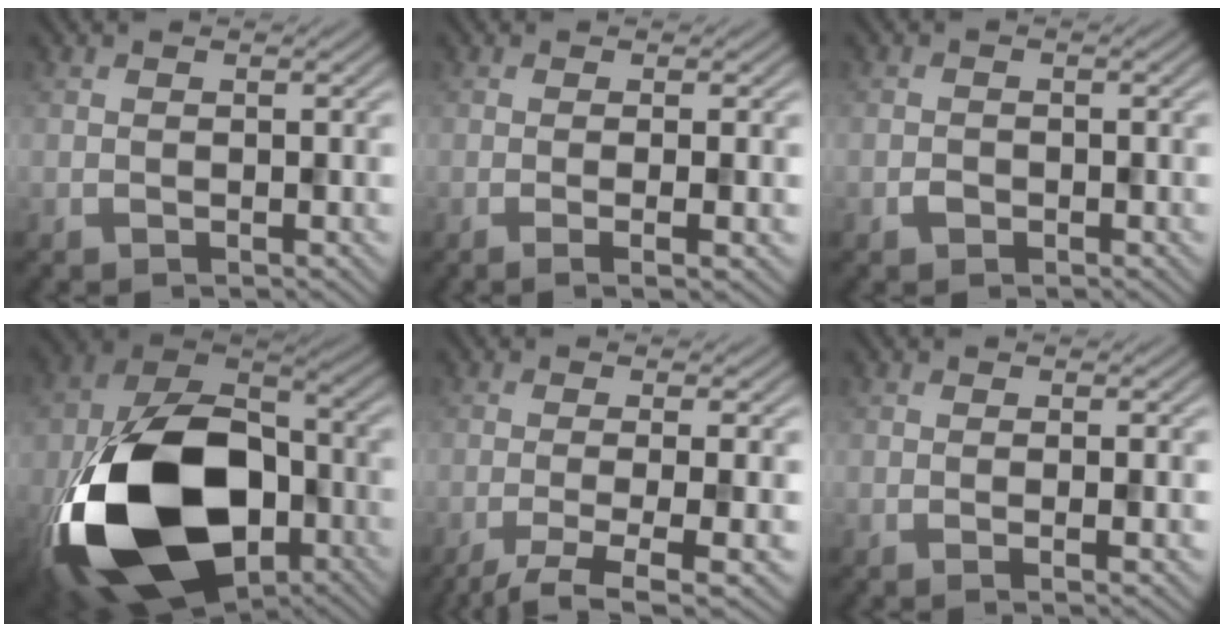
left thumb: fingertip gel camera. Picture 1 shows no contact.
{"total": 2.7, "force": [-0.3, 0.5, 2.7], "torque": [-0.039, 0.003, -0.014]}
{"total": 0.9, "force": [-0.5, 0.7, 0.1], "torque": [-0.003, -0.002, -0.011]}
{"total": 21.7, "force": [-7.1, 13.9, 15.1], "torque": [-0.347, -0.052, -0.109]}
{"total": 5.6, "force": [-2.2, 1.0, 5.0], "torque": [-0.077, 0.000, -0.045]}
{"total": 1.4, "force": [0.1, 0.2, 1.4], "torque": [-0.026, 0.001, -0.005]}